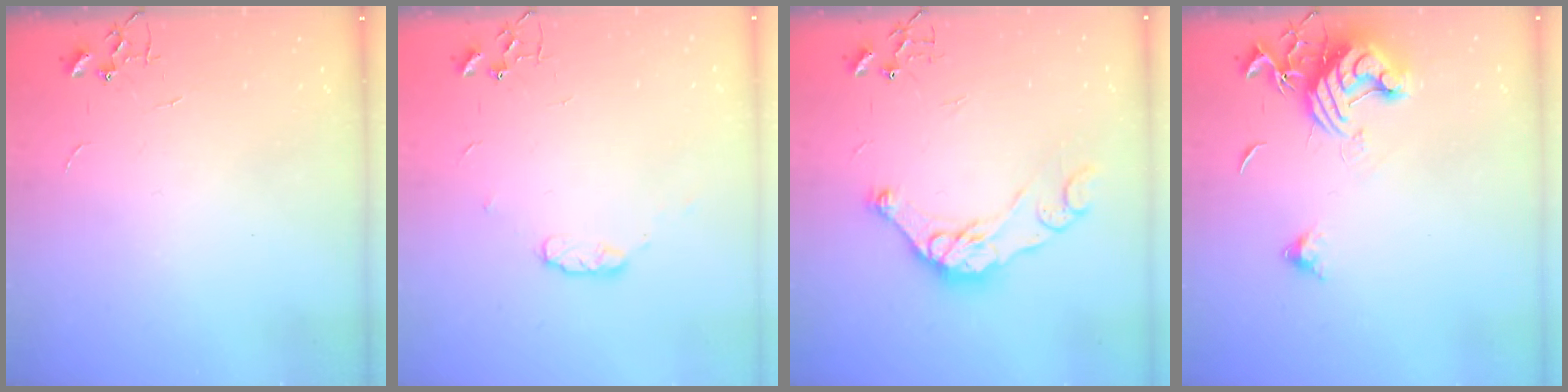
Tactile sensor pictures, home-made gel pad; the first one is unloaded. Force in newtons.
{"total": 6.2, "press": 6.1, "slide": 0.9}
{"total": 12.7, "press": 12.7, "slide": 0.0}
{"total": 12.4, "press": 12.2, "slide": 1.7}